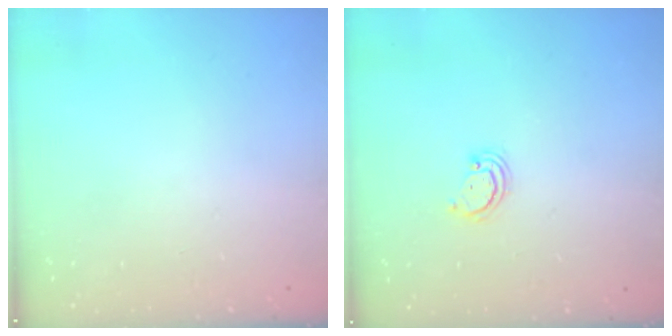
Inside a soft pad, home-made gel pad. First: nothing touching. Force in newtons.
{"total": 2.5, "press": 2.4, "slide": 0.2}